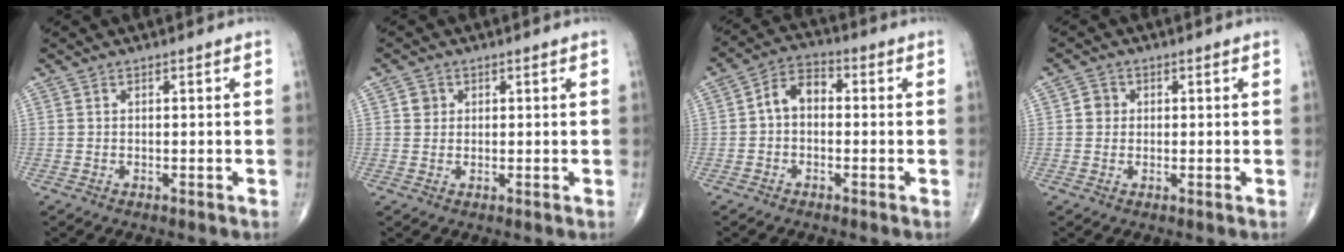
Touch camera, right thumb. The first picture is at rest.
{"total": 1.9, "force": [0.6, 1.7, 0.4], "torque": [0.001, -0.001, 0.005]}
{"total": 6.0, "force": [-0.2, 4.2, 4.3], "torque": [-0.060, 0.023, -0.018]}
{"total": 2.3, "force": [0.2, 2.2, 0.7], "torque": [0.001, 0.004, 0.001]}